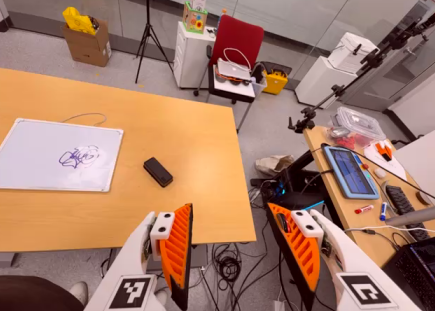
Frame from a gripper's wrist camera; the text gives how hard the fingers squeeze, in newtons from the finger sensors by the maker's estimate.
{"total": 0.0}